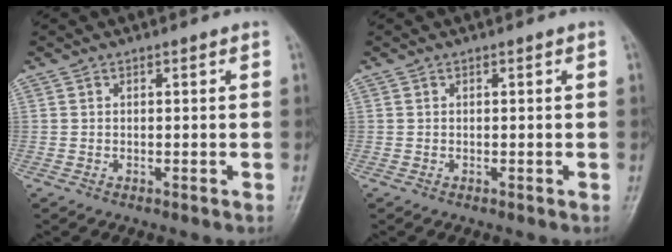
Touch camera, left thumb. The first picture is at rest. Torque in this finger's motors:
{"motor_torque": [-0.02, 0.01, 0.05, -0.03, 0.00]}